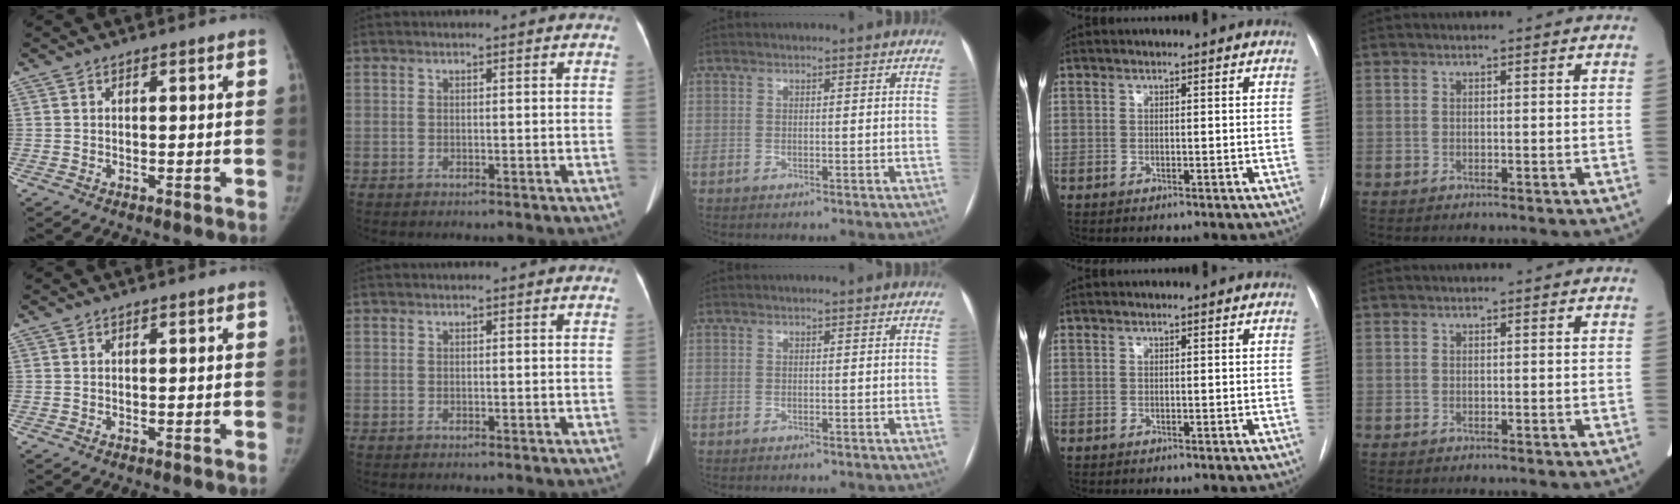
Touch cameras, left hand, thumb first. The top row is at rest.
{}